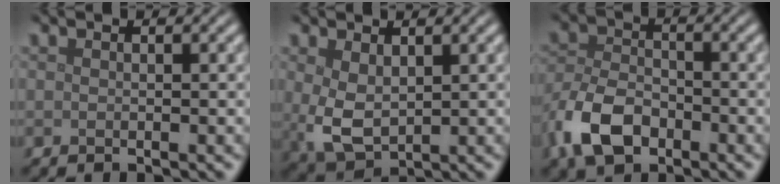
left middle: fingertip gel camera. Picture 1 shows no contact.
{"total": 4.0, "force": [0.3, 2.5, 3.1], "torque": [-0.080, -0.008, 0.016]}
{"total": 6.2, "force": [-3.2, 3.8, 3.8], "torque": [-0.083, -0.002, -0.072]}